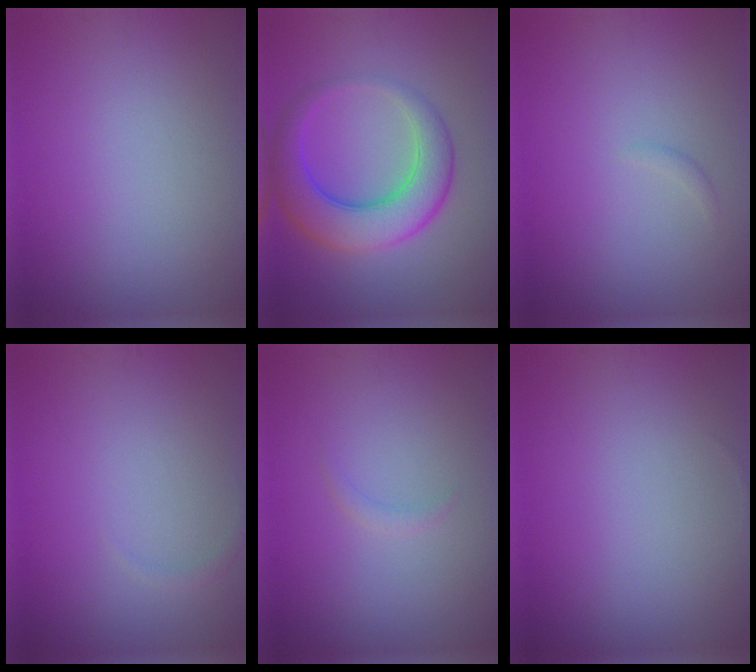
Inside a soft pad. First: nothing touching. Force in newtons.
{"total": 6.8, "press": 6.8, "slide": 0.2}
{"total": 0.5, "press": 0.5, "slide": 0.1}
{"total": 0.6, "press": 0.6, "slide": 0.0}
{"total": 0.7, "press": 0.7, "slide": 0.0}
{"total": 0.0}